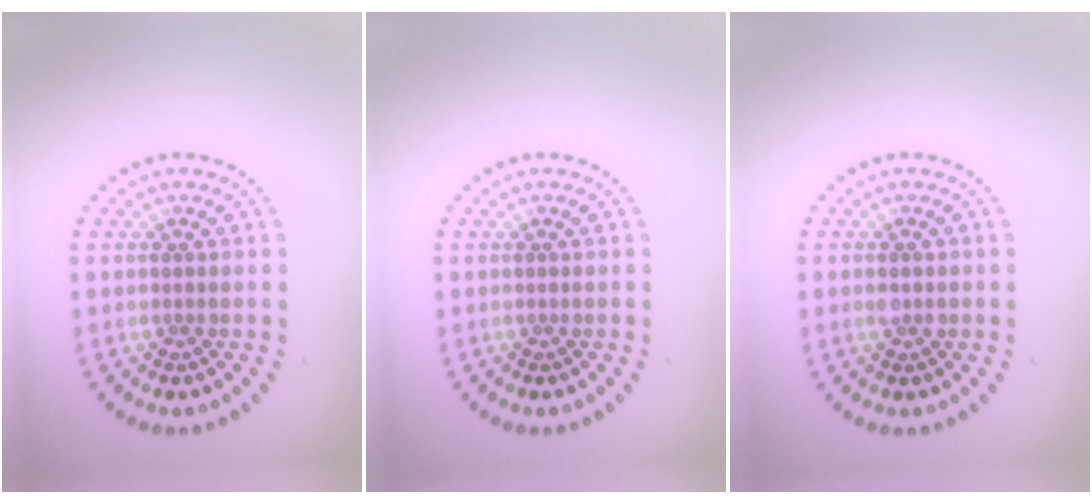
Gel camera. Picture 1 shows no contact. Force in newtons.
{"total": 0.0}
{"total": 1.4, "press": 1.4, "slide": 0.0}